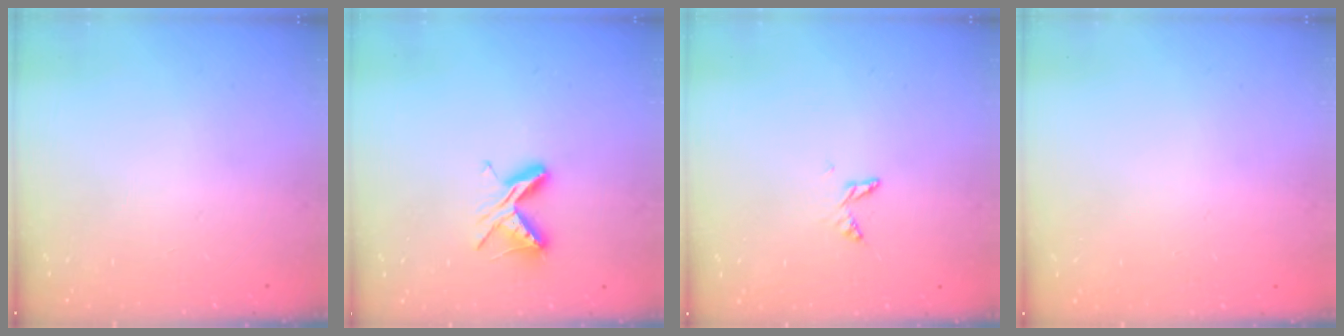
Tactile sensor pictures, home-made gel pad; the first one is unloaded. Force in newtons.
{"total": 6.8, "press": 6.7, "slide": 0.7}
{"total": 4.6, "press": 4.6, "slide": 0.5}
{"total": 0.0}